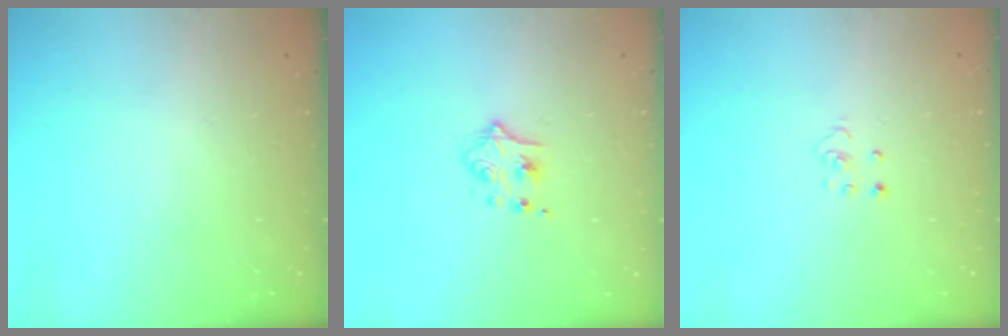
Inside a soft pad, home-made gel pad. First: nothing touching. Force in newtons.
{"total": 5.0, "press": 4.9, "slide": 0.6}
{"total": 2.3, "press": 2.3, "slide": 0.2}